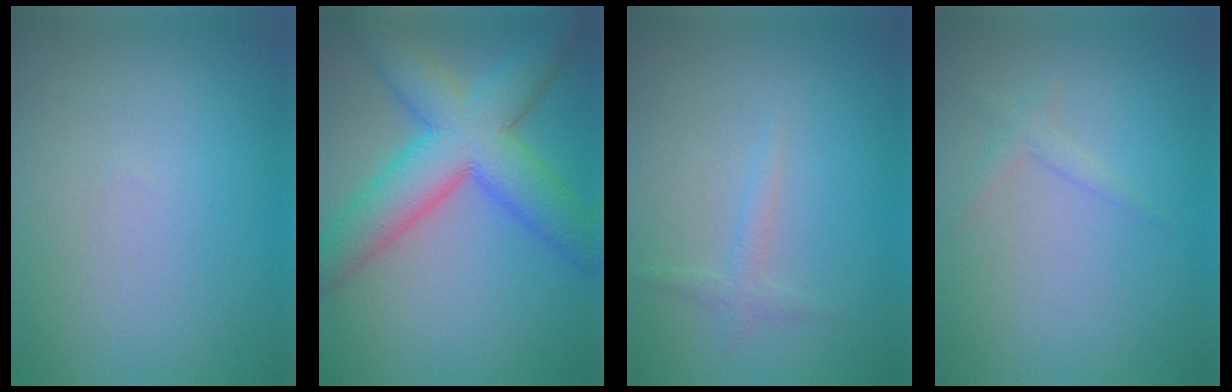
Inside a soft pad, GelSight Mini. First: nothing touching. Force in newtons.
{"total": 9.5, "press": 9.5, "slide": 0.4}
{"total": 1.3, "press": 1.3, "slide": 0.0}
{"total": 1.1, "press": 1.1, "slide": 0.1}